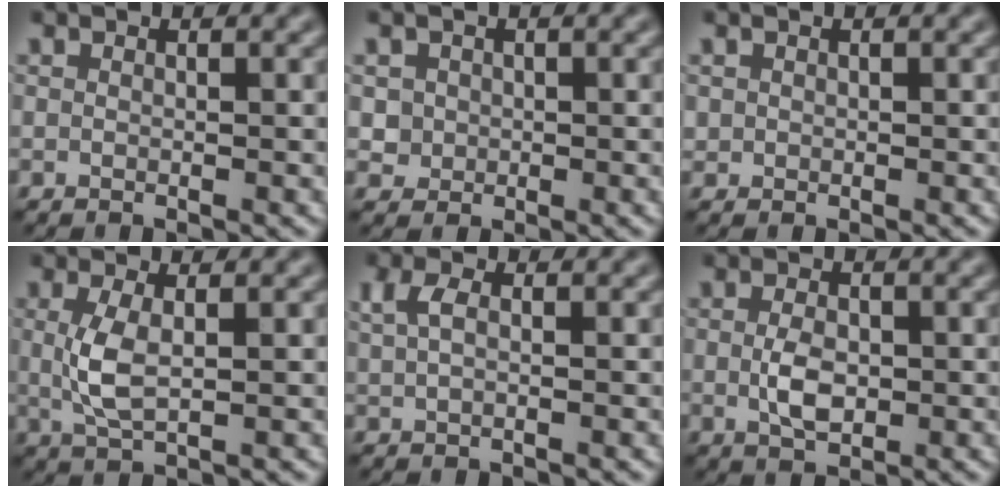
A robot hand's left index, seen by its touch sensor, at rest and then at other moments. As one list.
[{"total": 1.5, "force": [0.1, 1.5, 0.2], "torque": [0.004, -0.006, 0.014]}, {"total": 0.5, "force": [0.1, 0.5, 0.0], "torque": [0.006, -0.004, 0.004]}, {"total": 3.2, "force": [0.3, 1.2, 3.0], "torque": [-0.074, -0.002, 0.007]}, {"total": 2.0, "force": [0.7, 0.9, 1.6], "torque": [-0.036, 0.005, 0.014]}, {"total": 2.9, "force": [-0.2, 1.7, 2.3], "torque": [-0.048, -0.003, -0.003]}]